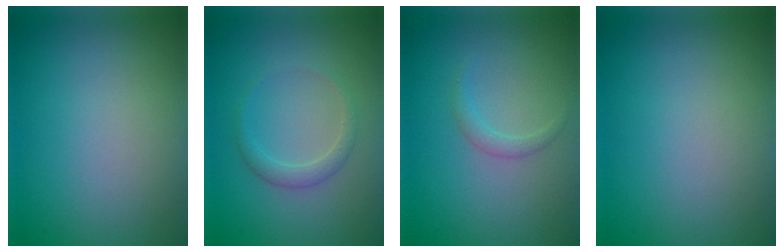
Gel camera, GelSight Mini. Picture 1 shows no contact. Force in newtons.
{"total": 1.6, "press": 1.6, "slide": 0.1}
{"total": 1.1, "press": 1.1, "slide": 0.1}
{"total": 0.0}